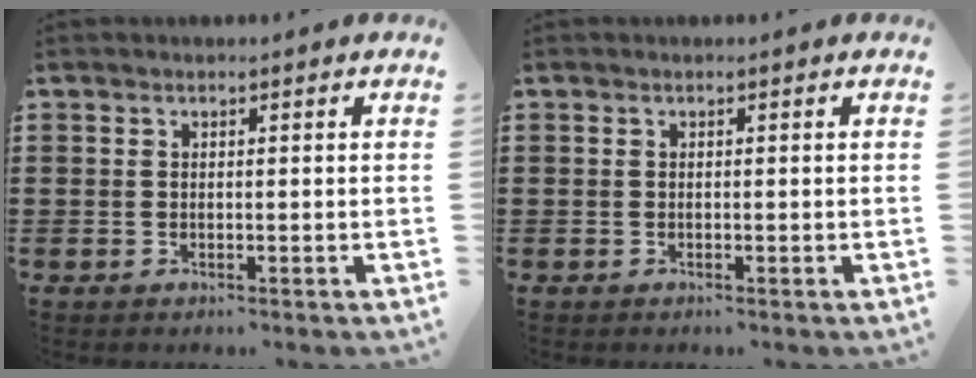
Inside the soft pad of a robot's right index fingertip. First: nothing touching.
{"total": 0.0}